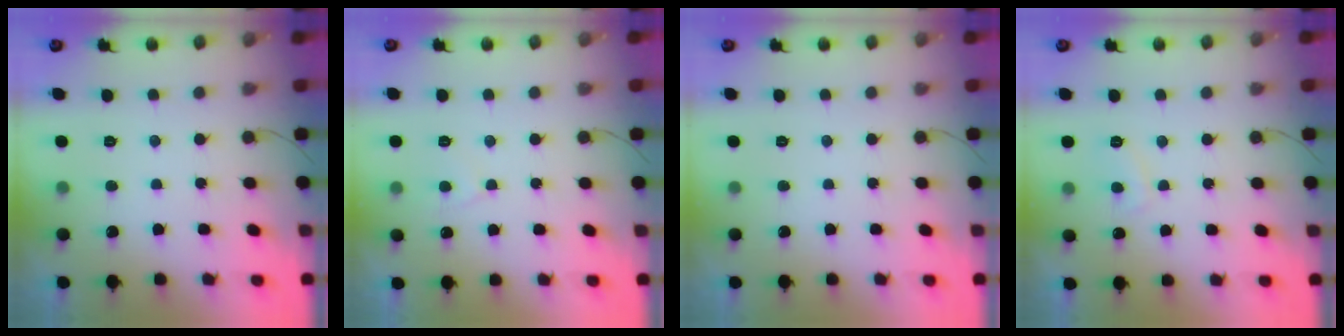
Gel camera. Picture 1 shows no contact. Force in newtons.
{"total": 3.7, "press": 3.7, "slide": 0.4}
{"total": 0.0}
{"total": 2.9, "press": 2.9, "slide": 0.1}